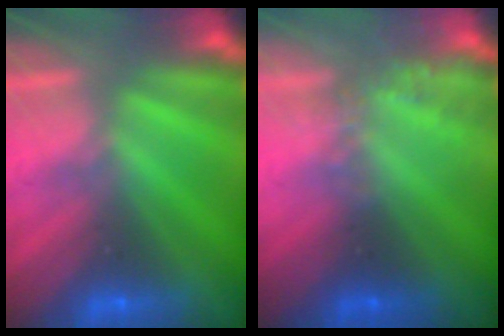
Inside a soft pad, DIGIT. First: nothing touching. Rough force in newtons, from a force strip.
{"total": 2.3}